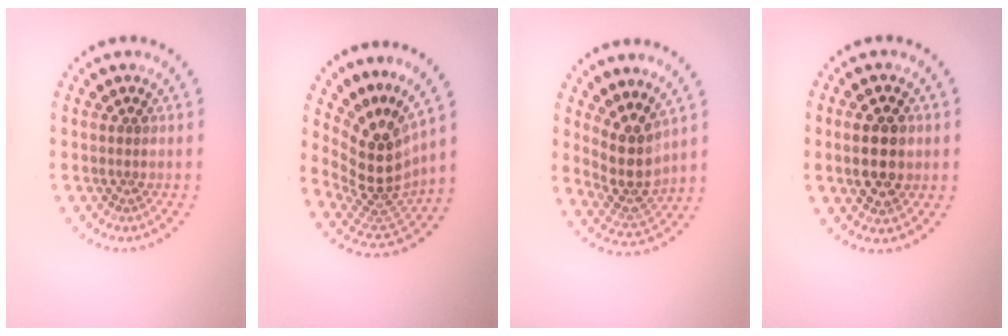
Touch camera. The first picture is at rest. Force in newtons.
{"total": 5.1, "press": 3.7, "slide": 3.5}
{"total": 4.0, "press": 3.1, "slide": 2.5}
{"total": 4.5, "press": 4.5, "slide": 0.2}